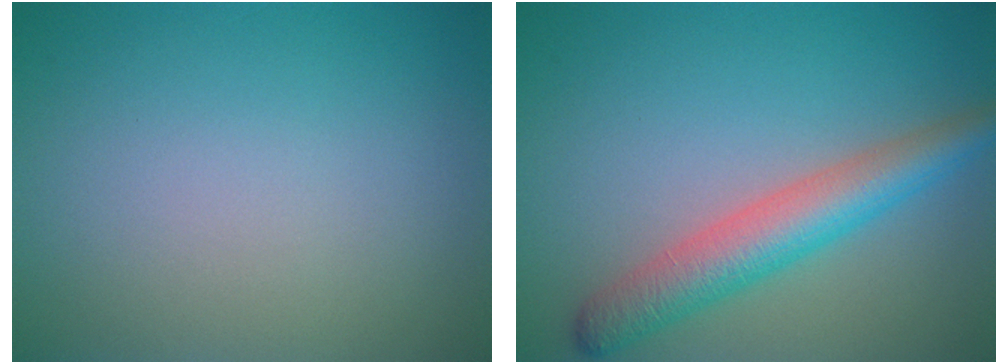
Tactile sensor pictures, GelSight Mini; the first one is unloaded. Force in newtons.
{"total": 5.2, "press": 5.1, "slide": 0.2}